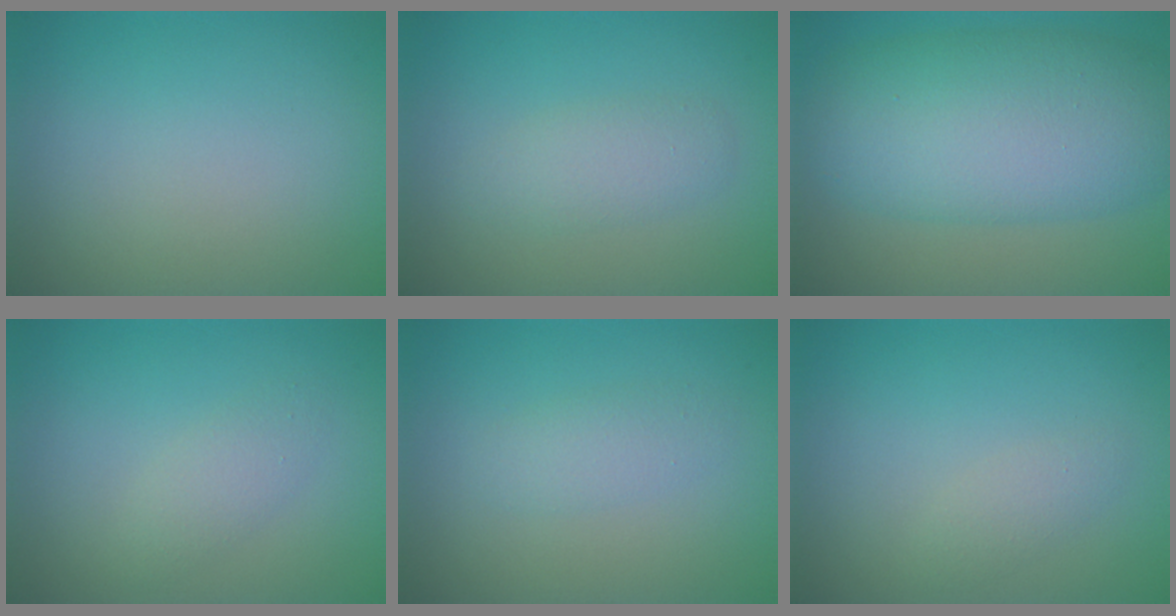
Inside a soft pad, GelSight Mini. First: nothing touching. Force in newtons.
{"total": 2.2, "press": 2.2, "slide": 0.0}
{"total": 11.1, "press": 11.1, "slide": 0.1}
{"total": 1.6, "press": 1.6, "slide": 0.1}
{"total": 1.6, "press": 1.6, "slide": 0.0}
{"total": 1.3, "press": 1.3, "slide": 0.0}